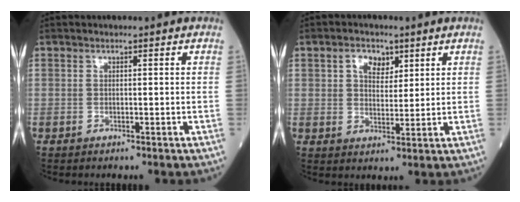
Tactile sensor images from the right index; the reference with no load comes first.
{"total": 4.4, "force": [2.2, 2.8, 2.7], "torque": [-0.049, 0.008, 0.039]}